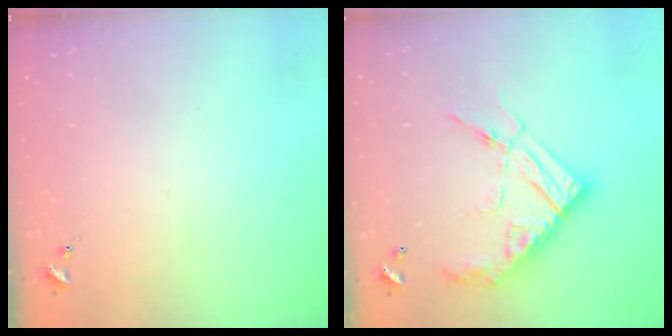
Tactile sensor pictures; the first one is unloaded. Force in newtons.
{"total": 19.2, "press": 19.1, "slide": 1.9}